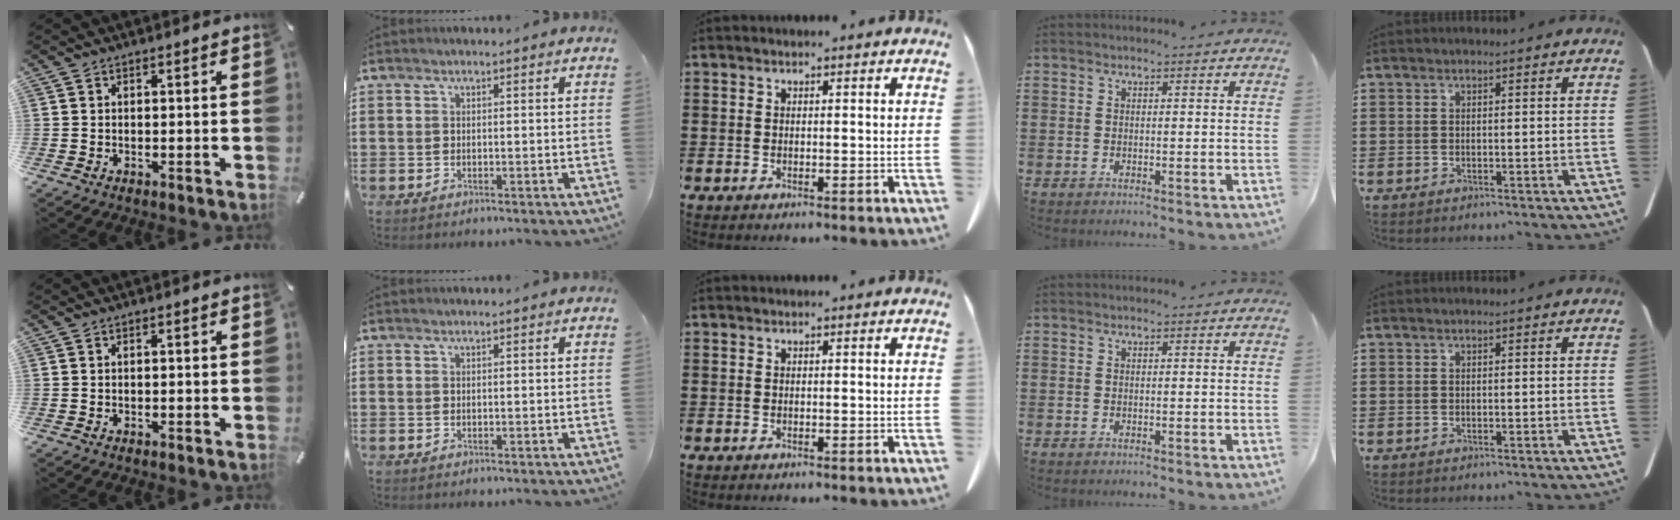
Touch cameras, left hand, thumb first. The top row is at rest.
{}